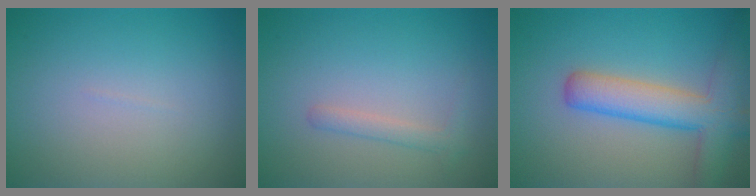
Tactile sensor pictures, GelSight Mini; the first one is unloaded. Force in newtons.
{"total": 1.3, "press": 1.3, "slide": 0.1}
{"total": 6.2, "press": 6.1, "slide": 0.3}